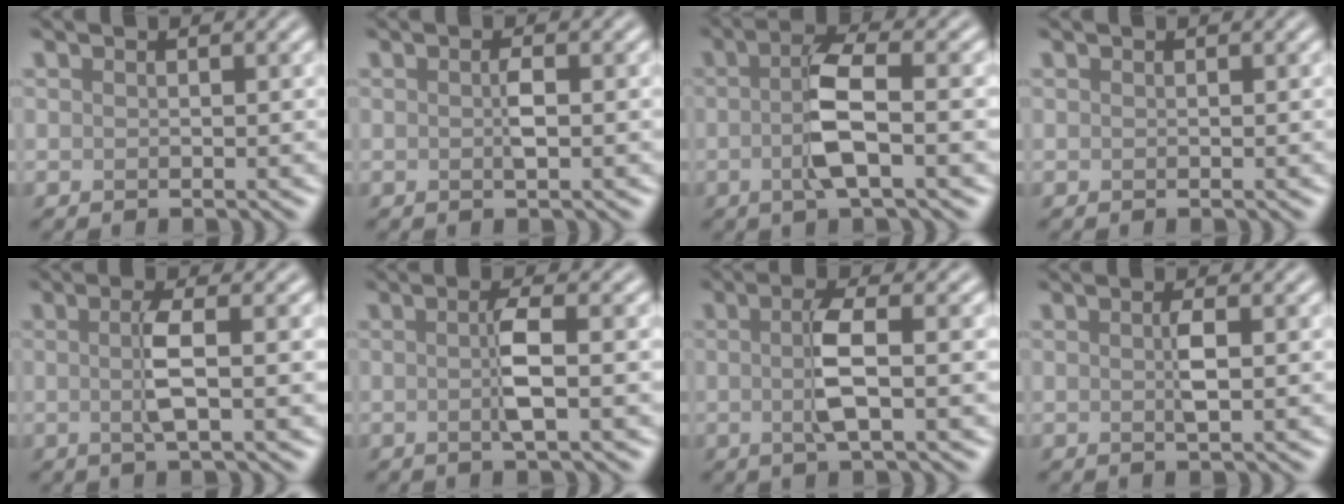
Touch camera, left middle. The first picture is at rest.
{"total": 1.3, "force": [0.0, 0.2, 1.3], "torque": [-0.024, 0.000, 0.000]}
{"total": 4.6, "force": [-0.6, 1.1, 4.4], "torque": [-0.088, 0.004, -0.017]}
{"total": 0.0}
{"total": 3.3, "force": [0.0, 0.6, 3.2], "torque": [-0.062, 0.000, 0.000]}
{"total": 2.6, "force": [-0.1, 0.3, 2.6], "torque": [-0.050, -0.002, -0.005]}
{"total": 3.8, "force": [0.0, 0.8, 3.7], "torque": [-0.071, 0.001, 0.000]}
{"total": 1.6, "force": [0.1, 0.2, 1.6], "torque": [-0.029, 0.001, 0.001]}